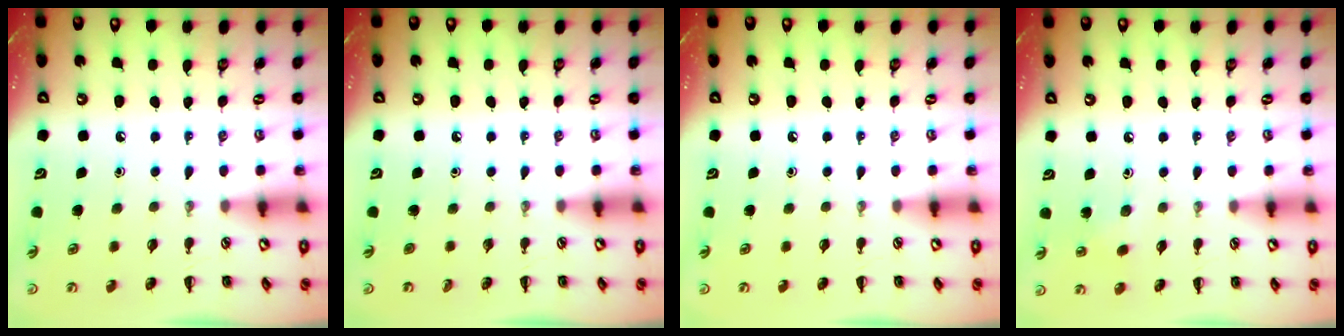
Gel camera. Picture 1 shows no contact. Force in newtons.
{"total": 0.0}
{"total": 0.0}
{"total": 5.0, "press": 4.7, "slide": 1.6}